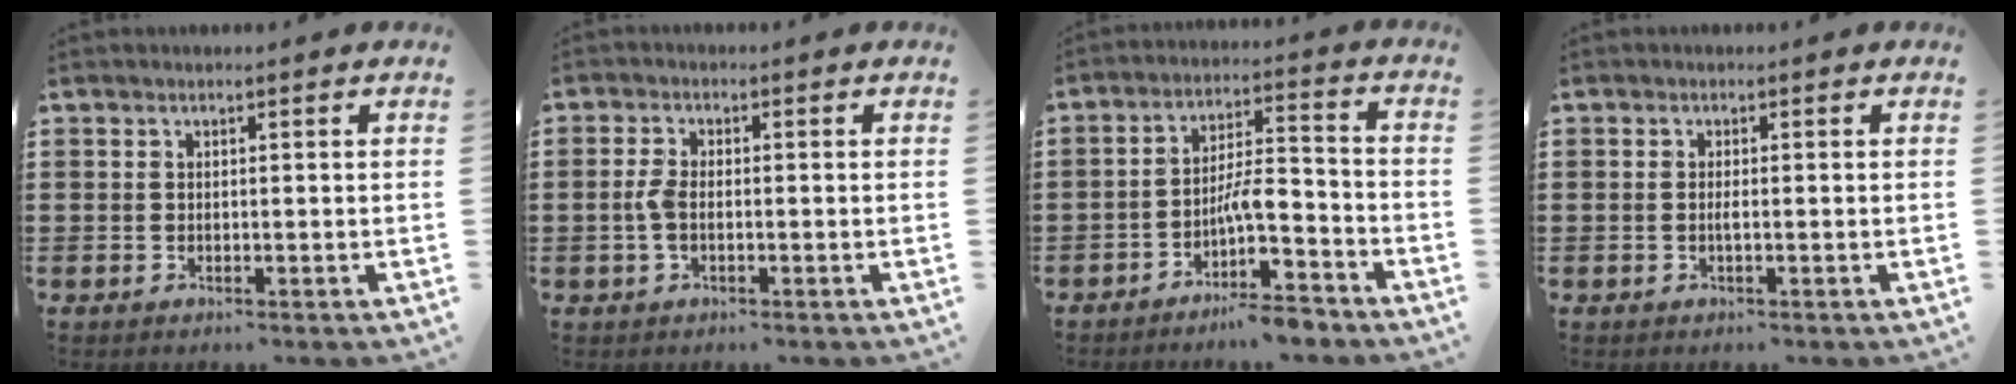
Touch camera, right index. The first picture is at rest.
{"total": 3.1, "force": [-0.6, 1.3, 2.8], "torque": [-0.074, -0.006, -0.019]}
{"total": 7.4, "force": [-4.9, 1.8, 5.3], "torque": [-0.095, 0.003, -0.093]}
{"total": 1.0, "force": [-0.3, 0.0, 0.9], "torque": [-0.018, -0.003, -0.005]}